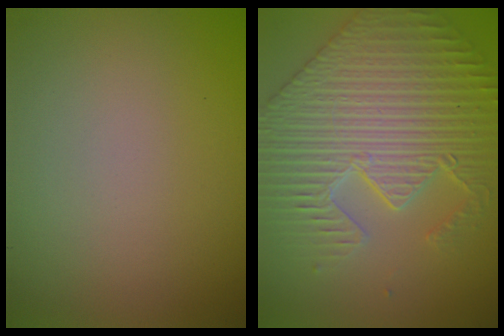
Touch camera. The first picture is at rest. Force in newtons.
{"total": 6.6, "press": 5.7, "slide": 3.3}